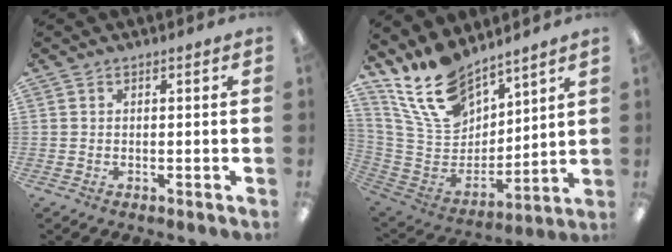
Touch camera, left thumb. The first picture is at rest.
{"total": 17.8, "force": [13.5, 8.9, 7.5], "torque": [-0.167, -0.077, 0.255]}